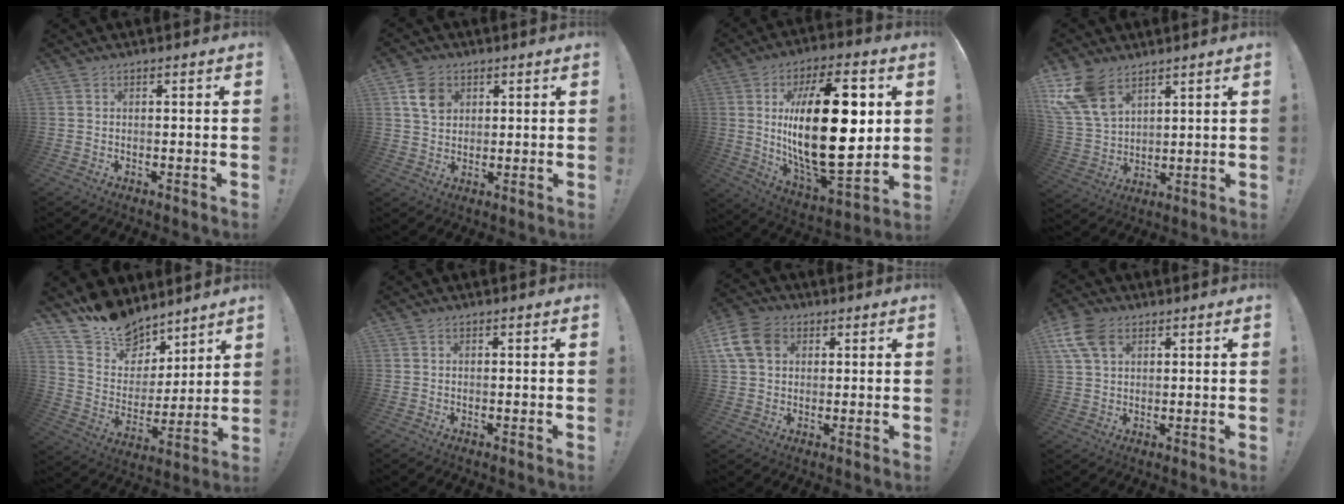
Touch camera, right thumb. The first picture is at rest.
{"total": 7.9, "force": [3.4, 6.1, 3.7], "torque": [-0.053, -0.005, 0.067]}
{"total": 30.8, "force": [4.0, 12.9, 27.7], "torque": [-0.486, -0.024, 0.064]}
{"total": 13.4, "force": [8.5, 7.9, 6.7], "torque": [-0.141, -0.045, 0.167]}
{"total": 14.5, "force": [12.0, 8.0, 2.1], "torque": [-0.045, -0.097, 0.226]}
{"total": 0.0}
{"total": 11.4, "force": [3.9, 8.6, 6.3], "torque": [-0.124, -0.010, 0.078]}
{"total": 9.9, "force": [4.2, 6.7, 6.0], "torque": [-0.108, -0.009, 0.081]}